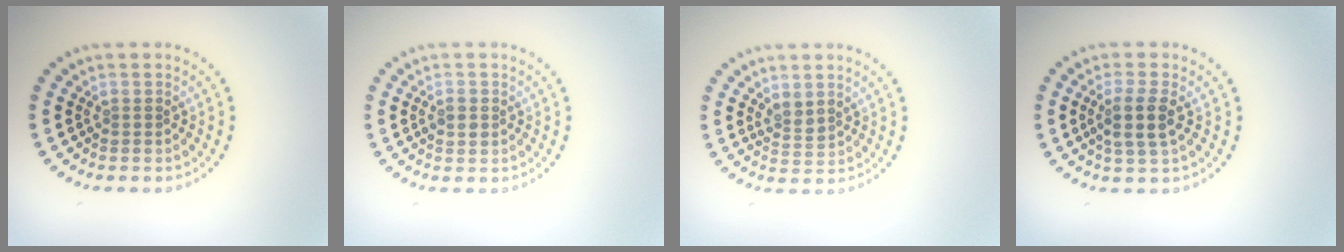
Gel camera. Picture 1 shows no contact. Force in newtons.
{"total": 1.4, "press": 1.4, "slide": 0.1}
{"total": 1.6, "press": 1.4, "slide": 0.8}
{"total": 2.8, "press": 2.5, "slide": 1.2}